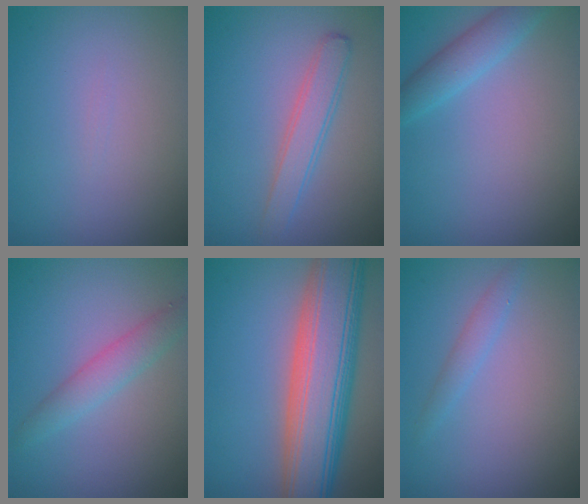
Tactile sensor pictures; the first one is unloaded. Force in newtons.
{"total": 2.5, "press": 2.5, "slide": 0.1}
{"total": 2.6, "press": 2.6, "slide": 0.1}
{"total": 2.7, "press": 2.6, "slide": 0.1}
{"total": 11.7, "press": 11.7, "slide": 0.5}
{"total": 1.3, "press": 1.3, "slide": 0.0}